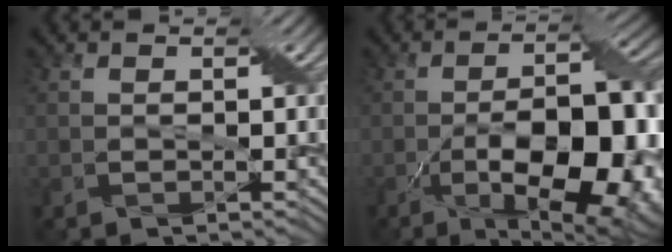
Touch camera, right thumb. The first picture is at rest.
{"total": 16.5, "force": [-5.4, 6.9, 13.9], "torque": [-0.198, -0.004, -0.080]}